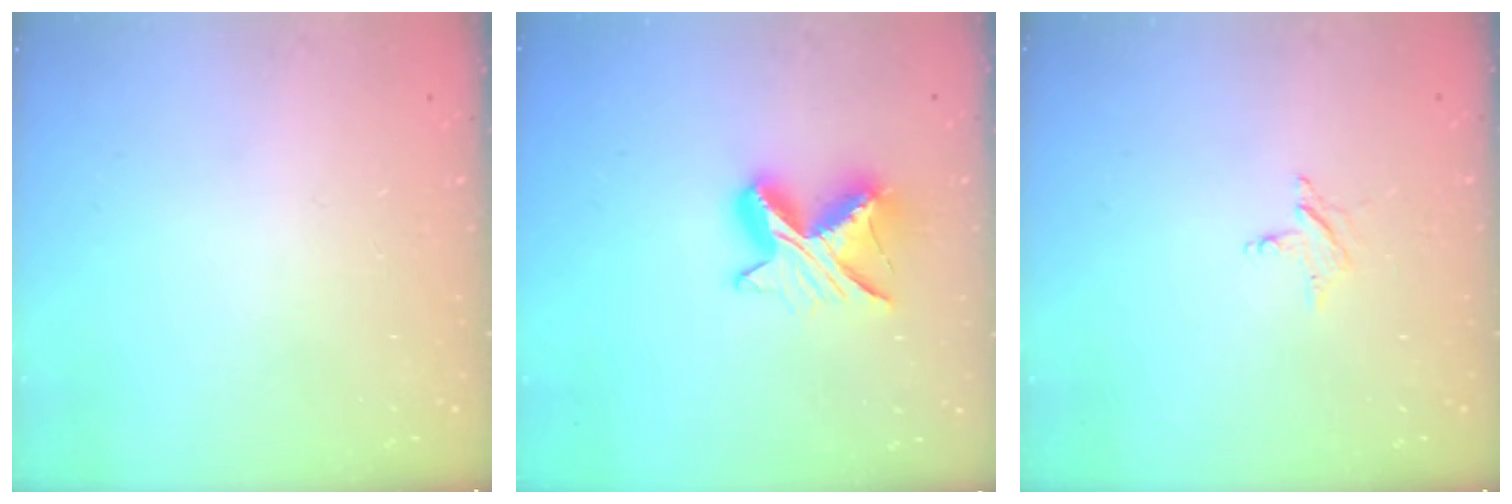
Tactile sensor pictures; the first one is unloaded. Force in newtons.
{"total": 9.6, "press": 9.6, "slide": 0.6}
{"total": 2.4, "press": 2.4, "slide": 0.2}